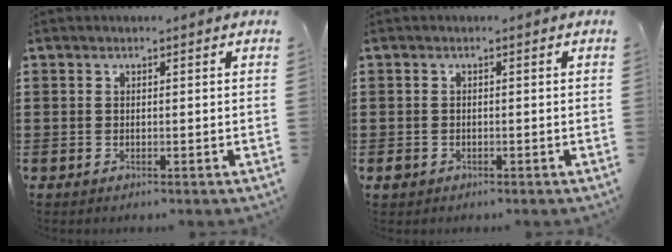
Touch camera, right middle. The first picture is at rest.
{"total": 1.2, "force": [-0.7, 0.9, 0.1], "torque": [-0.005, 0.001, -0.017]}